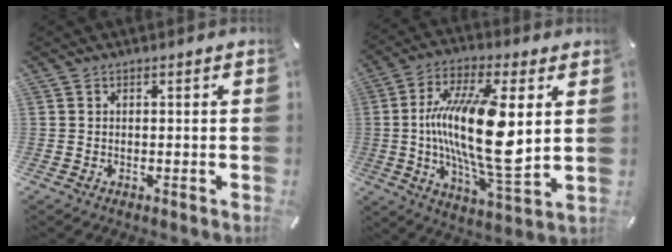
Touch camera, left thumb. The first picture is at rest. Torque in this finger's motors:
{"motor_torque": [2.15, 2.85, 1.63, -1.14, 0.42]}